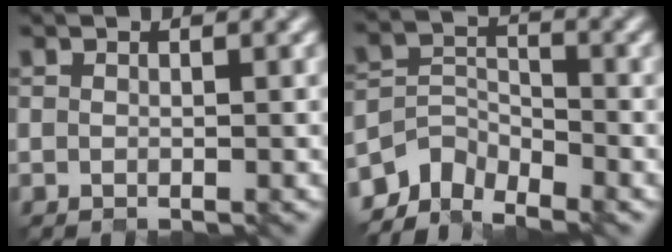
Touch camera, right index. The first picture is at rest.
{"total": 4.1, "force": [-3.8, 1.6, 0.5], "torque": [0.000, -0.004, -0.080]}